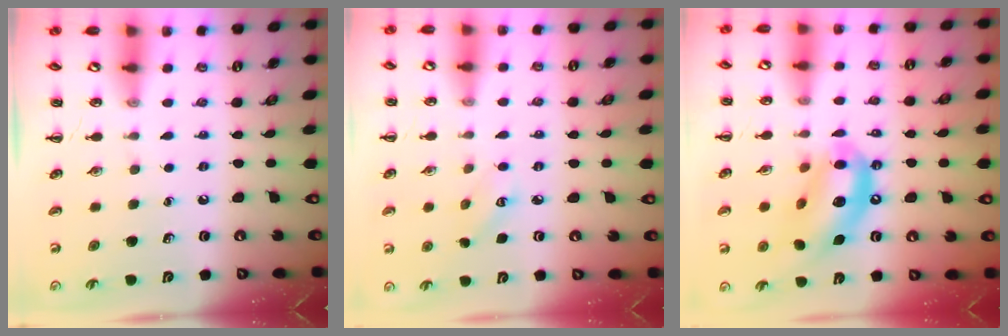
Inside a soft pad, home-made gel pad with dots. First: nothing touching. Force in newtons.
{"total": 3.5, "press": 3.4, "slide": 0.7}
{"total": 13.8, "press": 13.3, "slide": 3.7}